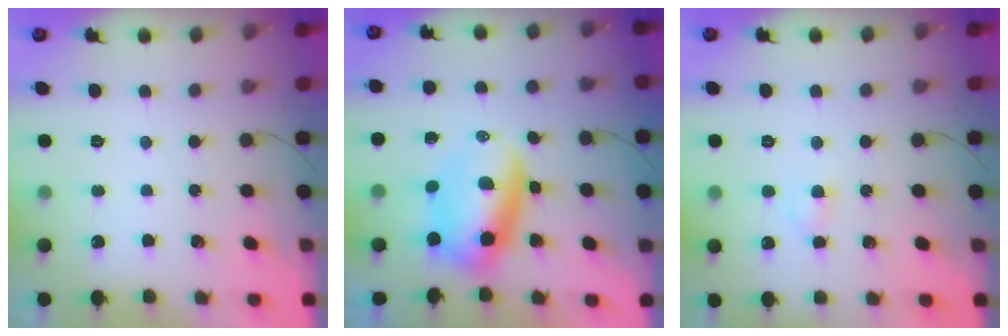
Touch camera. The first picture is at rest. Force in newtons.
{"total": 8.6, "press": 8.2, "slide": 2.5}
{"total": 2.4, "press": 2.3, "slide": 0.9}